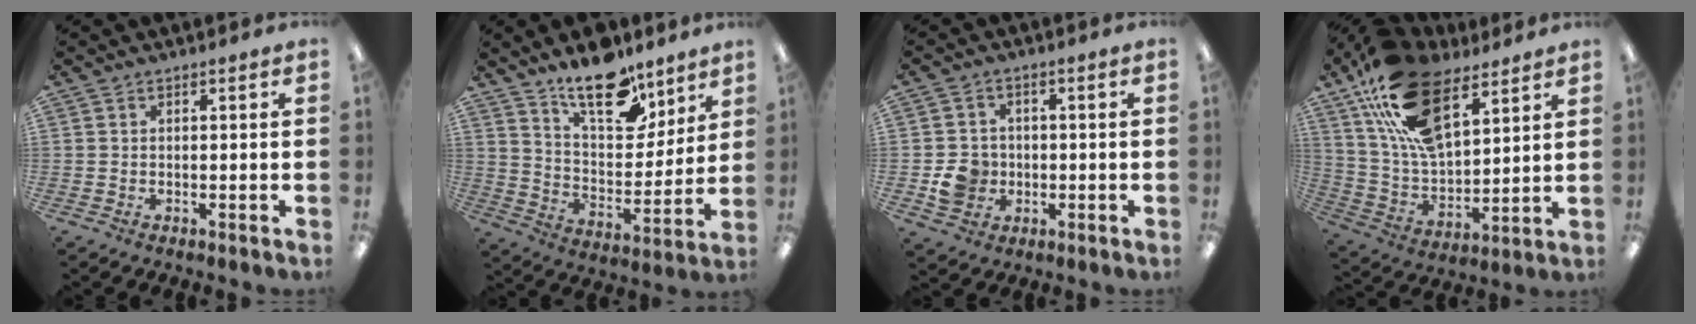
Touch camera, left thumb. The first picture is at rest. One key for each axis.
{"total": 16.4, "fx": 12.5, "fy": 7.1, "fz": 7.8, "tx": -0.119, "ty": -0.081, "tz": 0.221}
{"total": 6.7, "fx": -1.4, "fy": 6.2, "fz": 2.3, "tx": -0.039, "ty": 0.011, "tz": -0.024}
{"total": 22.6, "fx": 12.6, "fy": 11.8, "fz": 14.6, "tx": -0.287, "ty": -0.055, "tz": 0.227}